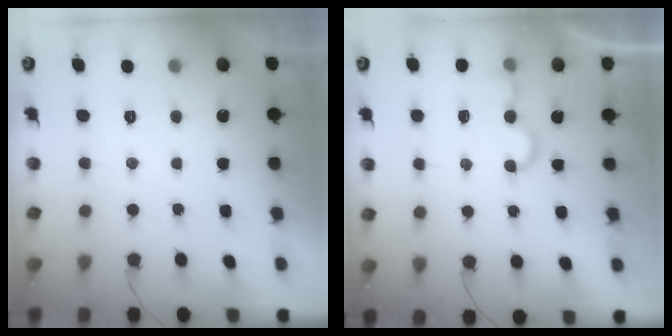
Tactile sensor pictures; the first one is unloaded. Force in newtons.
{"total": 5.1, "press": 5.1, "slide": 0.4}